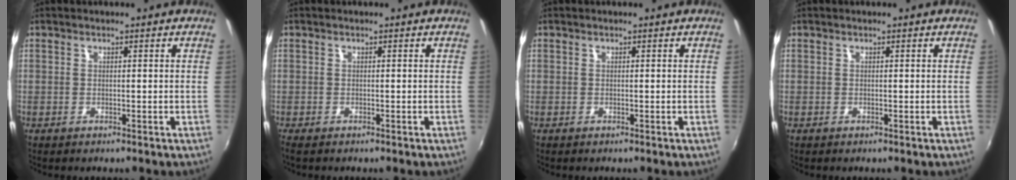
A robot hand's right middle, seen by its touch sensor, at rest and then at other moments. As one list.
[{"total": 0.8, "force": [-0.7, 0.2, 0.4], "torque": [-0.012, -0.003, -0.012]}, {"total": 0.0}, {"total": 0.0}]